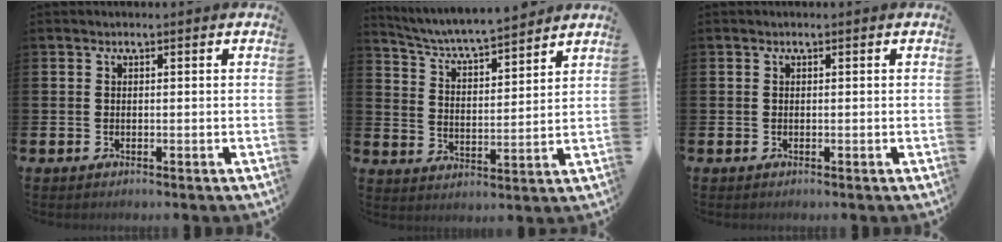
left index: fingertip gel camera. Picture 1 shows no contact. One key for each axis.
{"total": 5.2, "fx": 5.0, "fy": 0.2, "fz": 1.5, "tx": -0.059, "ty": -0.044, "tz": 0.084}
{"total": 0.0}